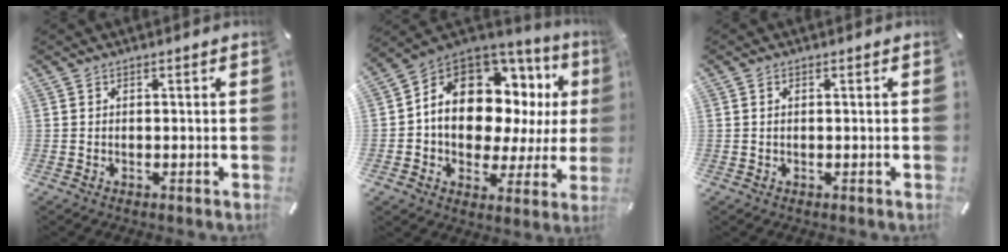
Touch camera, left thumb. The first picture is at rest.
{"total": 14.2, "force": [3.5, 9.8, 9.6], "torque": [-0.169, -0.040, 0.056]}
{"total": 0.8, "force": [0.1, 0.5, 0.7], "torque": [-0.015, 0.003, 0.001]}